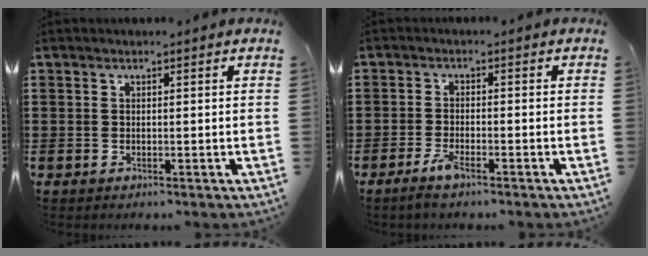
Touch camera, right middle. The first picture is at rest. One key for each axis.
{"total": 3.0, "fx": -1.9, "fy": 0.5, "fz": 2.2, "tx": -0.051, "ty": -0.003, "tz": -0.038}